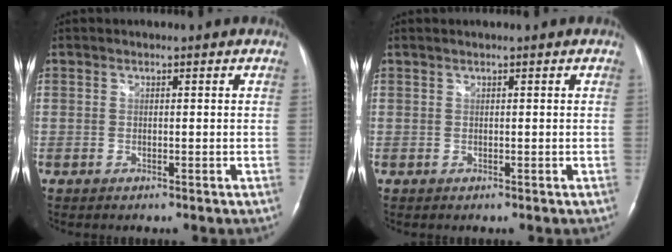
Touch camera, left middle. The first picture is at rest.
{"total": 0.7, "force": [0.5, -0.1, 0.4], "torque": [-0.013, 0.013, 0.012]}